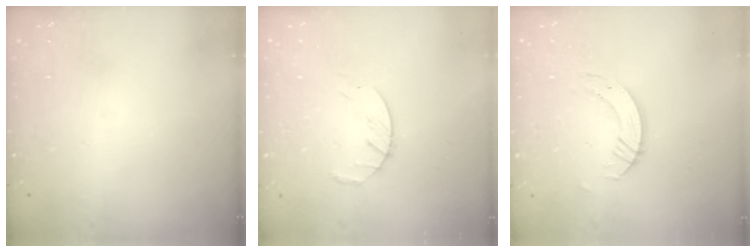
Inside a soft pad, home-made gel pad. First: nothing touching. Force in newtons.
{"total": 4.3, "press": 4.2, "slide": 0.6}
{"total": 4.3, "press": 4.2, "slide": 0.3}